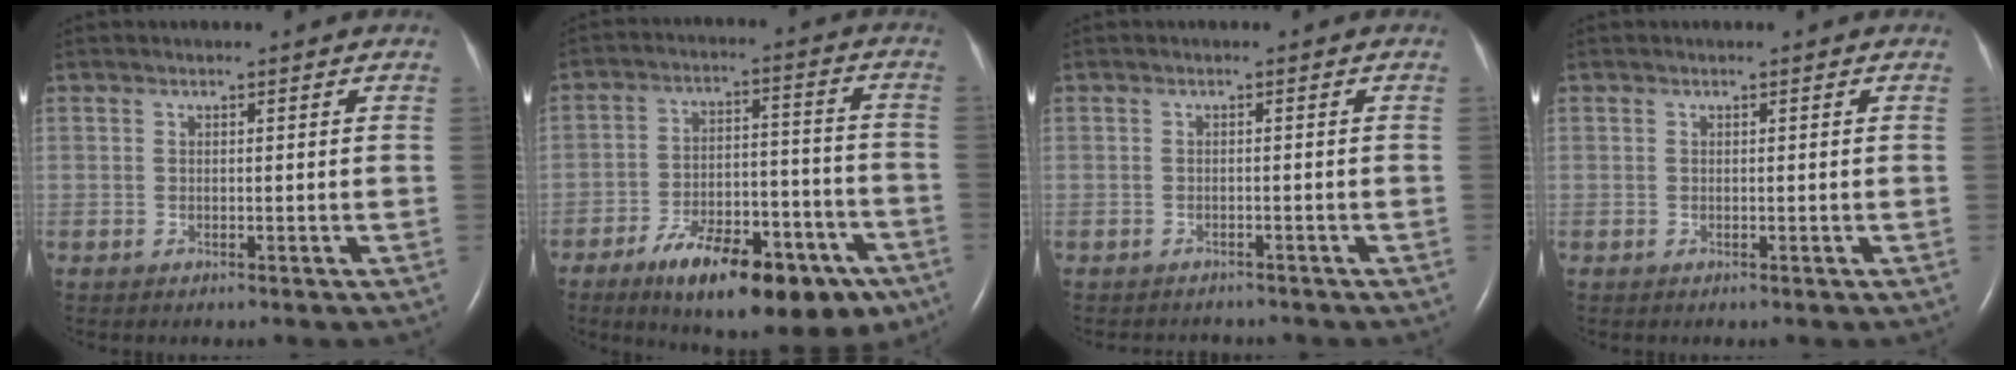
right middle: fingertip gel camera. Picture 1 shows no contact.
{"total": 18.9, "force": [-11.7, 6.9, 13.1], "torque": [-0.156, 0.020, -0.172]}
{"total": 3.2, "force": [-3.0, 1.0, 0.4], "torque": [-0.005, -0.004, -0.038]}
{"total": 0.0}